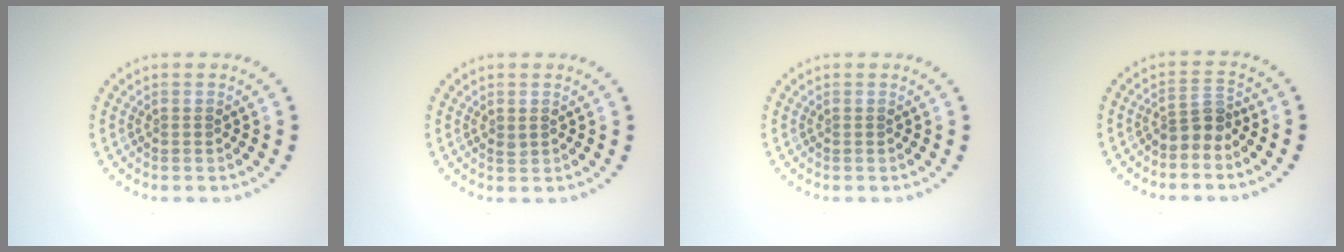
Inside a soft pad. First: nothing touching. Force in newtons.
{"total": 0.5, "press": 0.5, "slide": 0.2}
{"total": 0.0}
{"total": 2.4, "press": 1.9, "slide": 1.5}